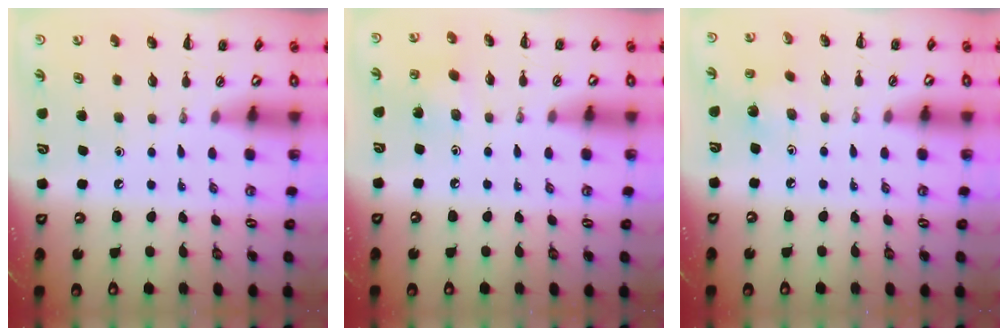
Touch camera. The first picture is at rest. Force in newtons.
{"total": 3.5, "press": 3.4, "slide": 0.8}
{"total": 2.9, "press": 2.7, "slide": 0.9}